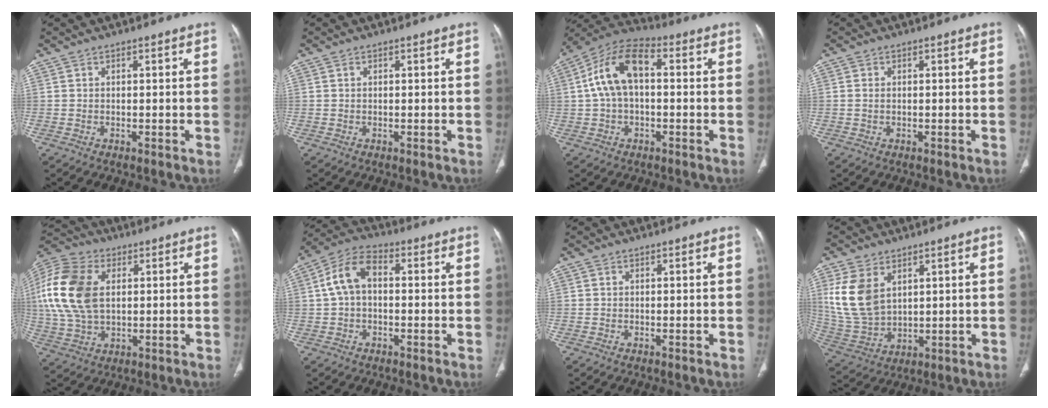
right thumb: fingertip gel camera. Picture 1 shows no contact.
{"total": 0.0}
{"total": 12.0, "force": [1.3, 6.8, 9.8], "torque": [-0.187, 0.038, 0.013]}
{"total": 0.9, "force": [0.0, 0.7, 0.7], "torque": [-0.014, 0.001, 0.000]}
{"total": 19.1, "force": [3.3, 12.3, 14.1], "torque": [-0.315, 0.005, 0.062]}
{"total": 8.4, "force": [0.7, 5.3, 6.5], "torque": [-0.123, 0.029, 0.004]}
{"total": 0.0}
{"total": 12.2, "force": [4.4, 7.8, 8.3], "torque": [-0.166, -0.014, 0.104]}